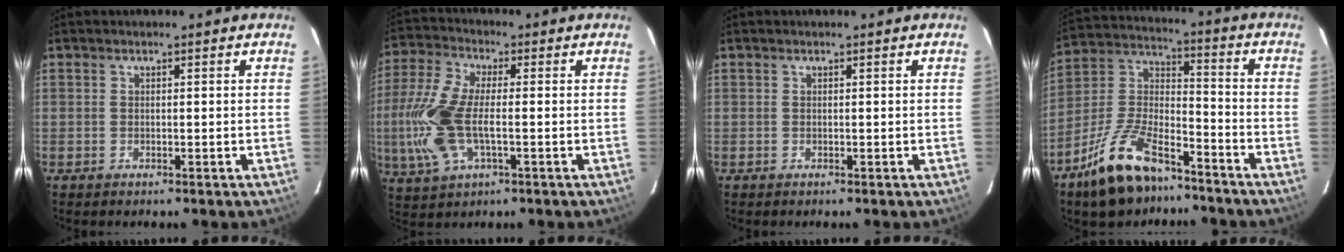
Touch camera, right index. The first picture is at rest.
{"total": 14.5, "force": [-2.0, 6.5, 12.7], "torque": [-0.292, 0.002, -0.042]}
{"total": 0.0}
{"total": 16.5, "force": [-11.2, 7.0, 10.0], "torque": [-0.208, 0.012, -0.203]}